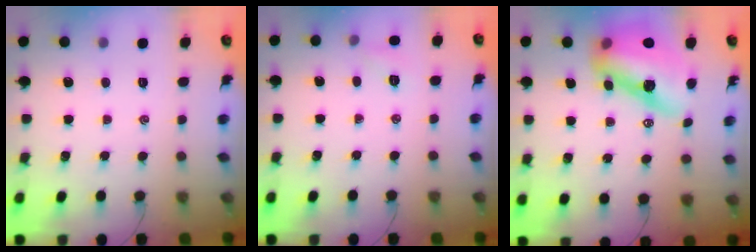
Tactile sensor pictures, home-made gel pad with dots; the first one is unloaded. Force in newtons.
{"total": 4.6, "press": 4.3, "slide": 1.4}
{"total": 15.0, "press": 14.3, "slide": 4.4}